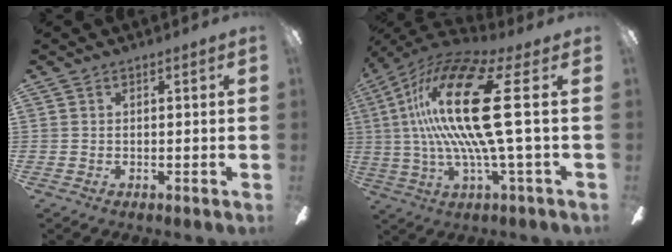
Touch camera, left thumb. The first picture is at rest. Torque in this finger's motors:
{"motor_torque": [0.48, 1.17, 2.58, -0.19, 0.71]}